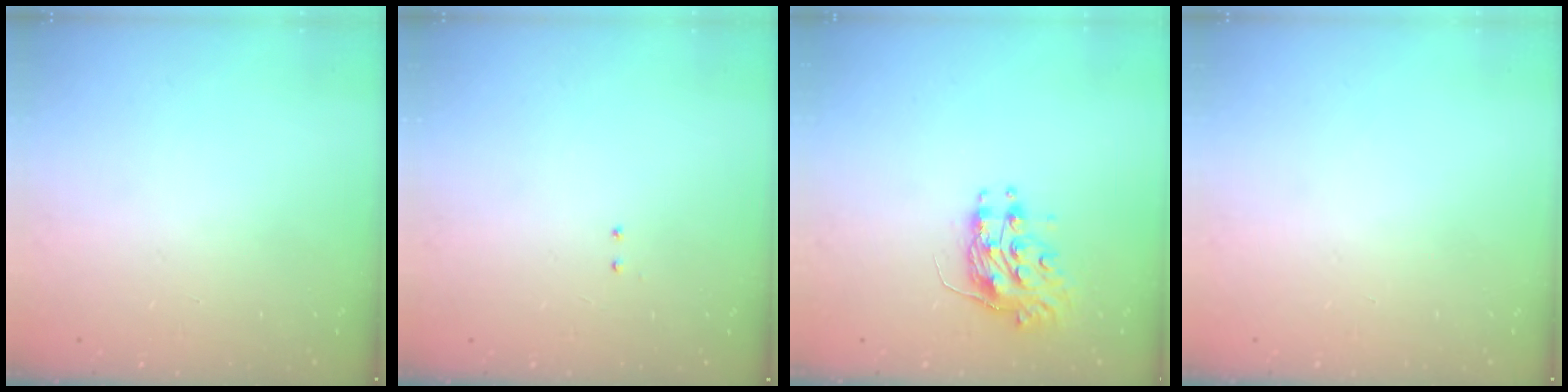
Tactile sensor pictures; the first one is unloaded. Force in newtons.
{"total": 2.0, "press": 2.0, "slide": 0.4}
{"total": 9.2, "press": 9.2, "slide": 0.5}
{"total": 0.0}